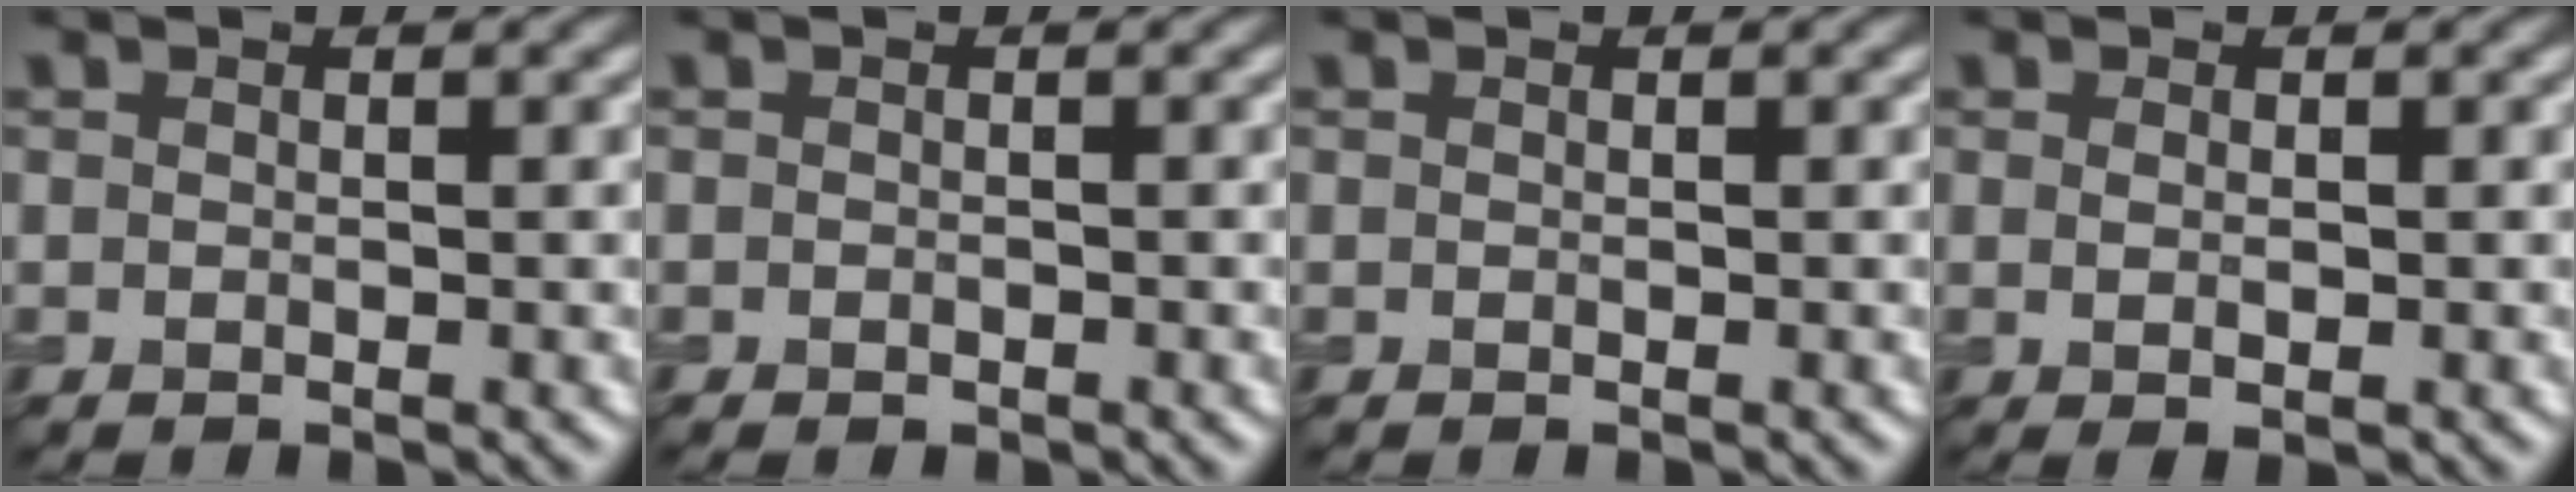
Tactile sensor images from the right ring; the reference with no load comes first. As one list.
[{"total": 0.6, "force": [-0.4, 0.3, 0.3], "torque": [-0.003, -0.003, -0.005]}, {"total": 0.0}, {"total": 1.1, "force": [-0.1, 0.3, 1.1], "torque": [-0.021, -0.003, 0.000]}]